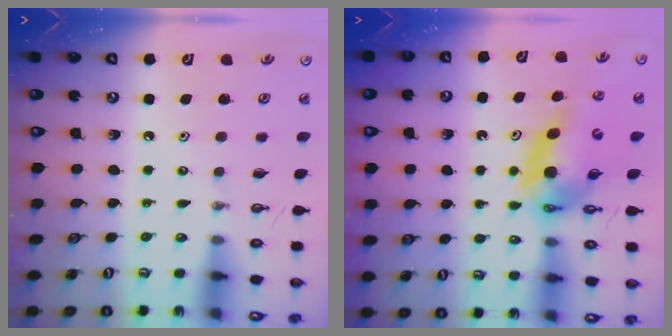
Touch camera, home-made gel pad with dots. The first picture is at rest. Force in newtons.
{"total": 9.8, "press": 9.8, "slide": 1.0}